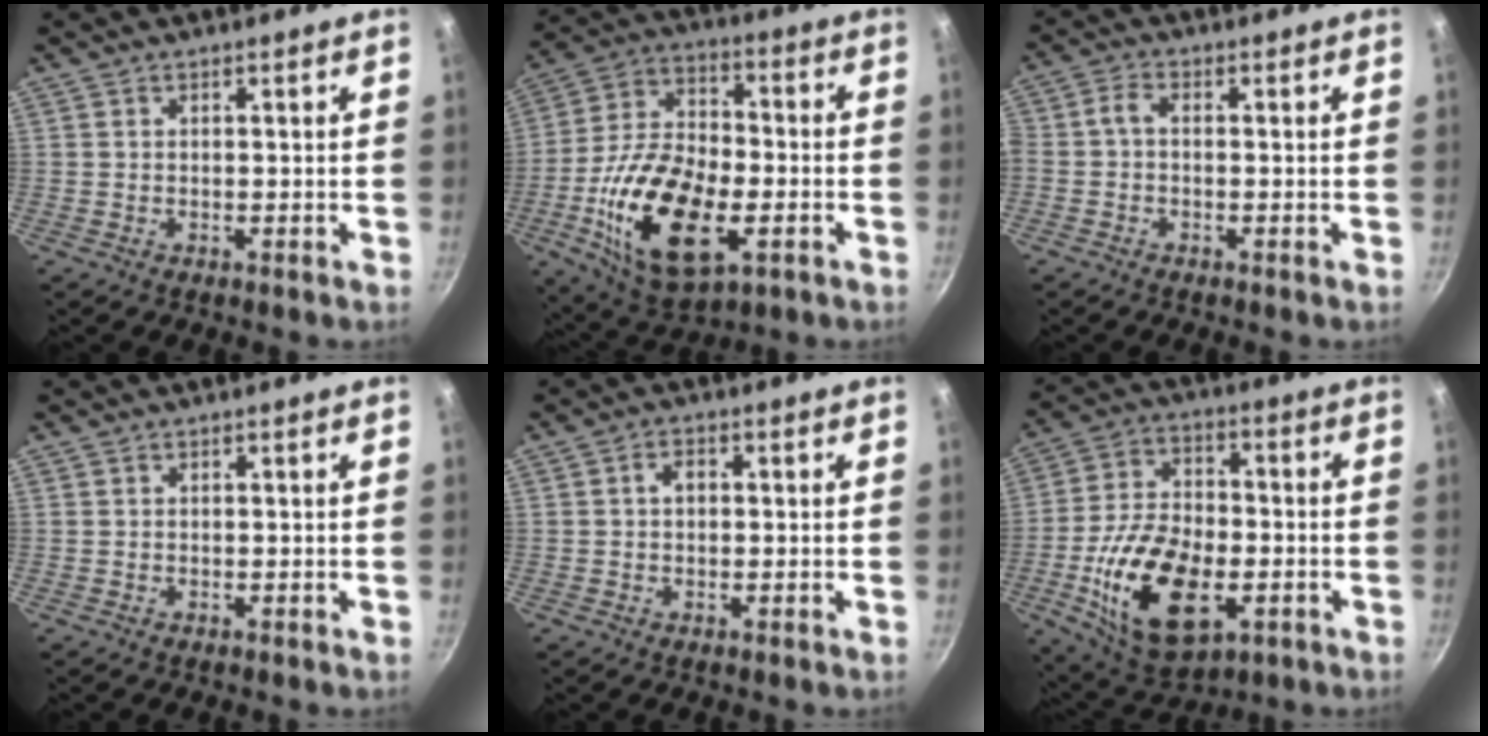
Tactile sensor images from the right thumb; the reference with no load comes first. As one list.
[{"total": 22.3, "force": [-6.0, 11.8, 18.0], "torque": [-0.328, 0.019, -0.105]}, {"total": 2.8, "force": [-0.8, 1.7, 2.1], "torque": [-0.053, 0.015, -0.026]}, {"total": 0.0}, {"total": 2.5, "force": [0.3, 1.7, 1.7], "torque": [-0.019, 0.008, 0.003]}, {"total": 20.4, "force": [-5.6, 11.6, 15.9], "torque": [-0.278, 0.020, -0.090]}]